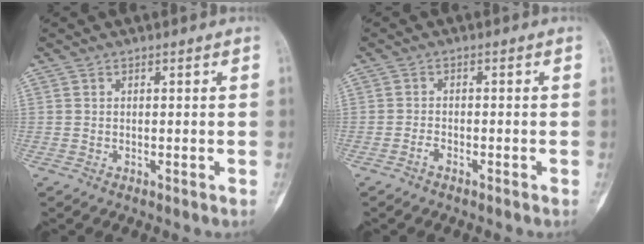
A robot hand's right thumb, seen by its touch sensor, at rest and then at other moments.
{"total": 1.3, "force": [-1.1, 0.4, 0.6], "torque": [-0.017, 0.005, -0.023]}